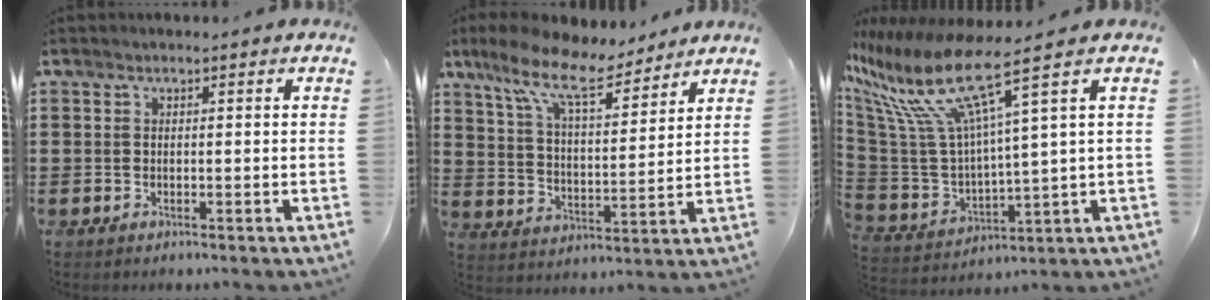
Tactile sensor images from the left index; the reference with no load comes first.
{"total": 11.2, "force": [8.7, 2.8, 6.6], "torque": [-0.155, -0.033, 0.153]}
{"total": 13.4, "force": [7.3, 2.9, 10.9], "torque": [-0.259, -0.044, 0.114]}